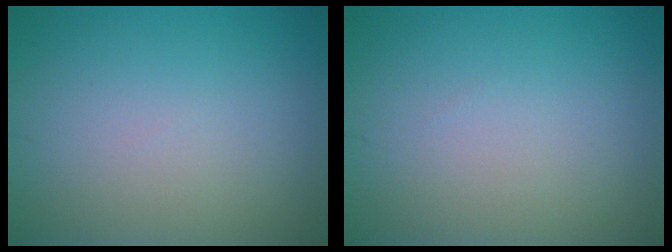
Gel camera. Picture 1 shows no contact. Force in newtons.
{"total": 0.0}